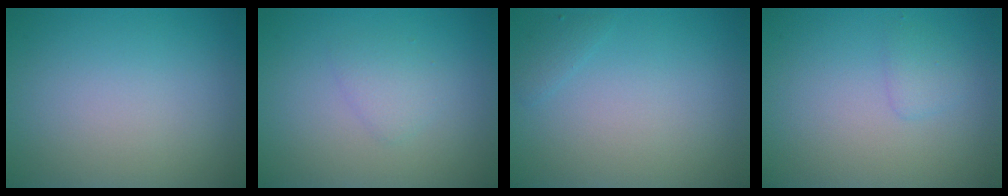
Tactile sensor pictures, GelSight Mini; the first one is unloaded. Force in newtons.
{"total": 1.4, "press": 1.4, "slide": 0.0}
{"total": 0.8, "press": 0.8, "slide": 0.1}
{"total": 1.1, "press": 1.1, "slide": 0.1}